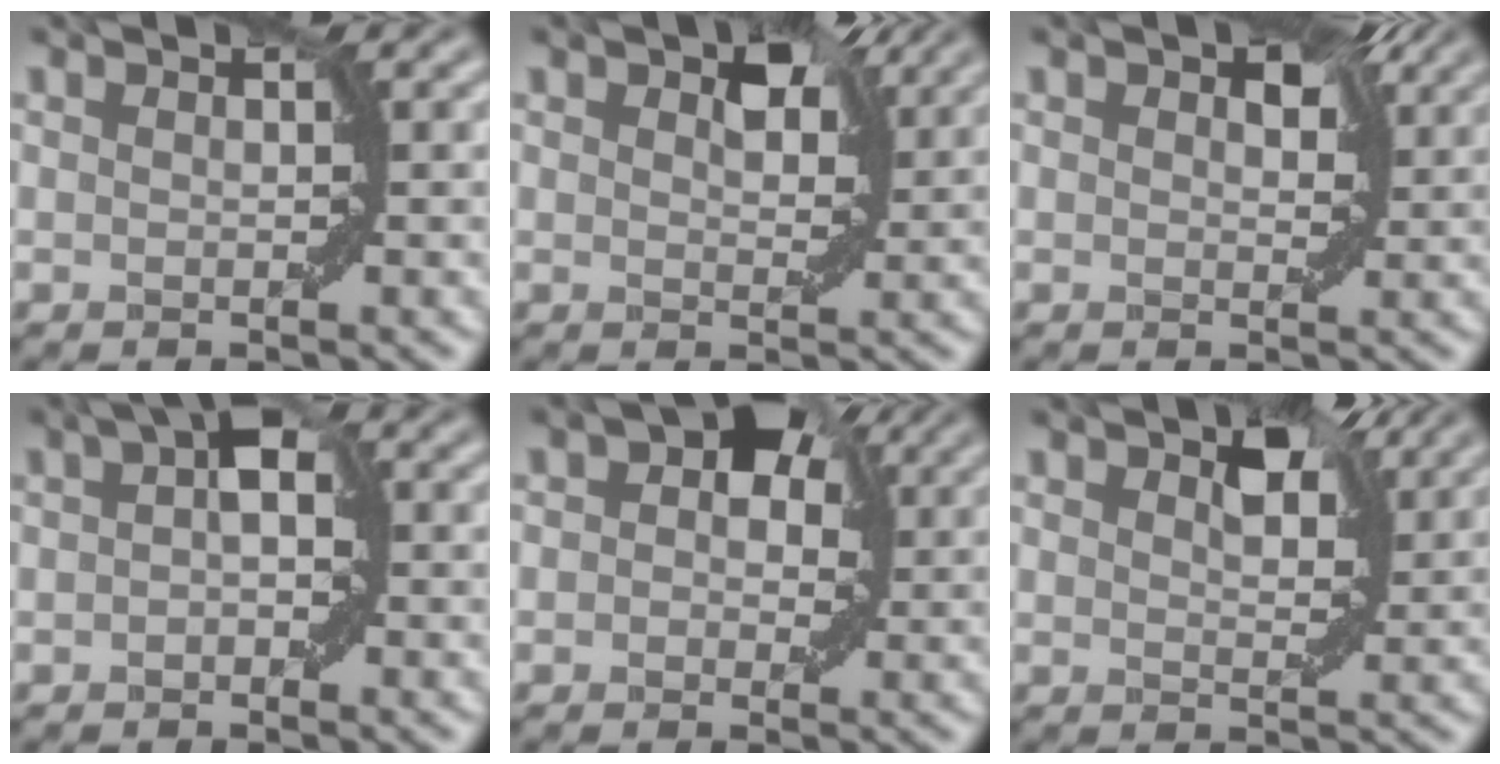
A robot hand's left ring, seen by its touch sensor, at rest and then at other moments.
{"total": 3.5, "force": [1.8, 1.8, 2.4], "torque": [-0.040, 0.002, 0.029]}
{"total": 2.9, "force": [1.4, 1.5, 2.1], "torque": [-0.029, 0.003, 0.022]}
{"total": 2.9, "force": [0.4, 1.5, 2.5], "torque": [-0.030, 0.012, -0.003]}
{"total": 4.9, "force": [1.6, 3.3, 3.2], "torque": [-0.033, 0.011, 0.007]}
{"total": 3.4, "force": [2.0, 1.5, 2.3], "torque": [-0.039, 0.002, 0.032]}